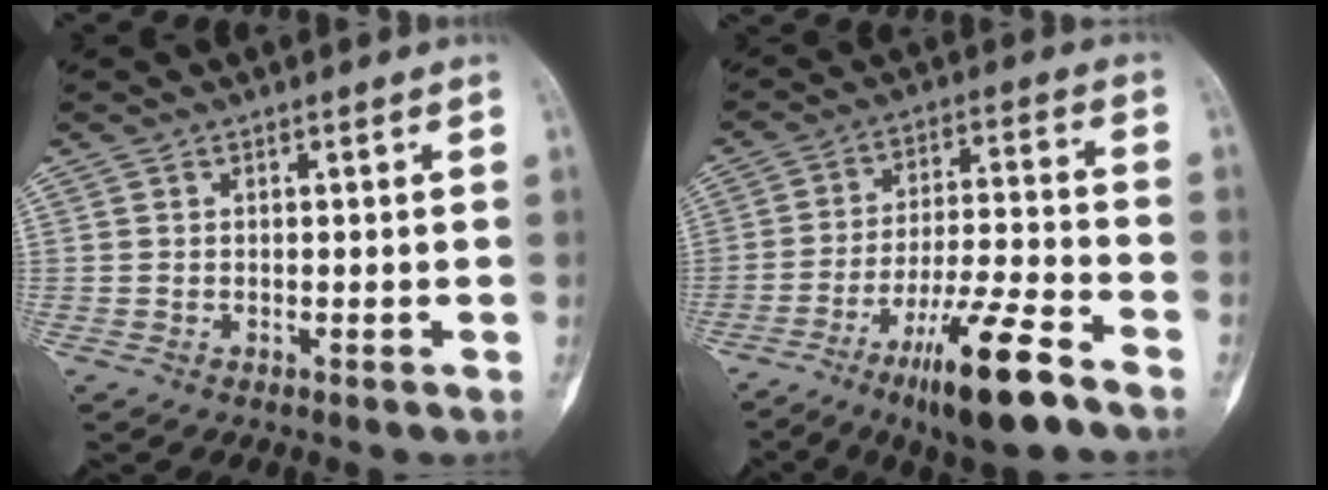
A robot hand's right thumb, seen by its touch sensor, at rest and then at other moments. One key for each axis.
{"total": 15.0, "fx": -9.3, "fy": 2.0, "fz": 11.6, "tx": -0.216, "ty": 0.044, "tz": -0.159}